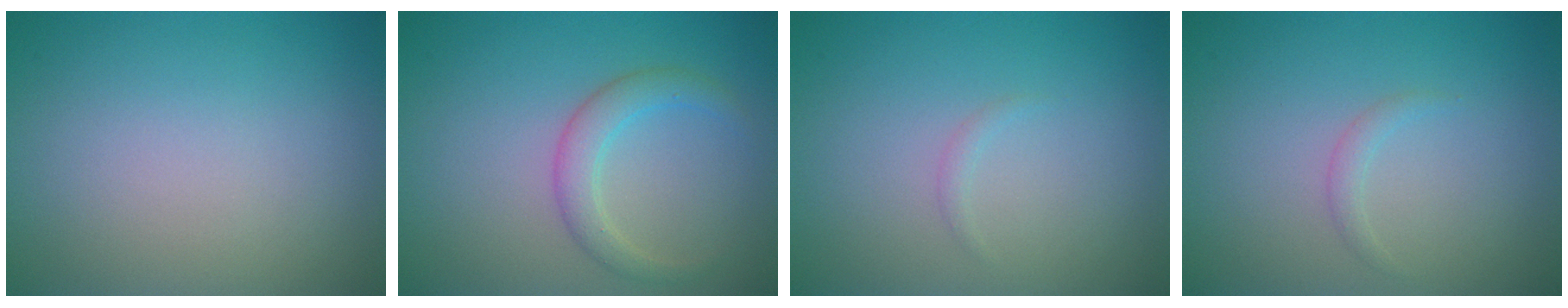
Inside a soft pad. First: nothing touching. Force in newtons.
{"total": 2.6, "press": 2.6, "slide": 0.2}
{"total": 0.6, "press": 0.6, "slide": 0.1}
{"total": 0.9, "press": 0.9, "slide": 0.0}